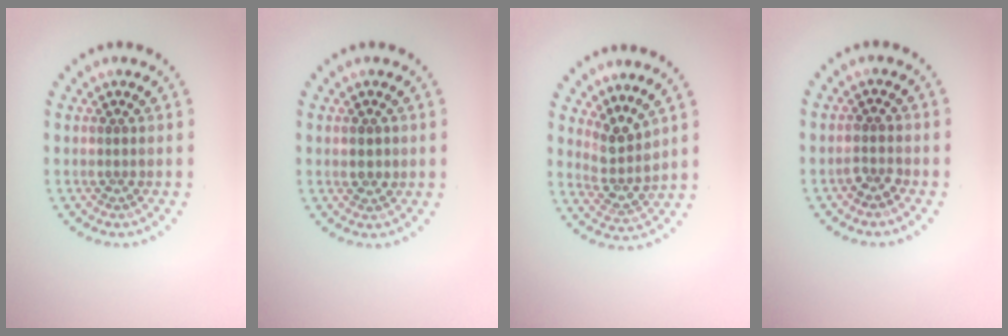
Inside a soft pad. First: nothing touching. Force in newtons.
{"total": 1.0, "press": 0.9, "slide": 0.3}
{"total": 2.8, "press": 2.1, "slide": 1.8}
{"total": 1.2, "press": 1.1, "slide": 0.6}